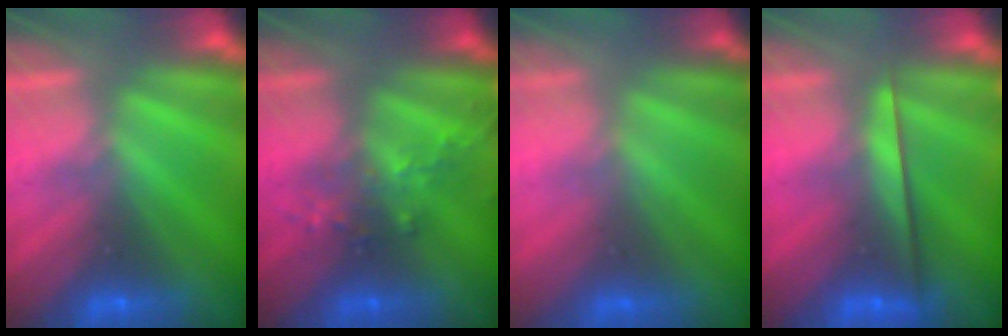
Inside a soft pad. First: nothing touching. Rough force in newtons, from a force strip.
{"total": 2.6}
{"total": 2.3}
{"total": 2.2}